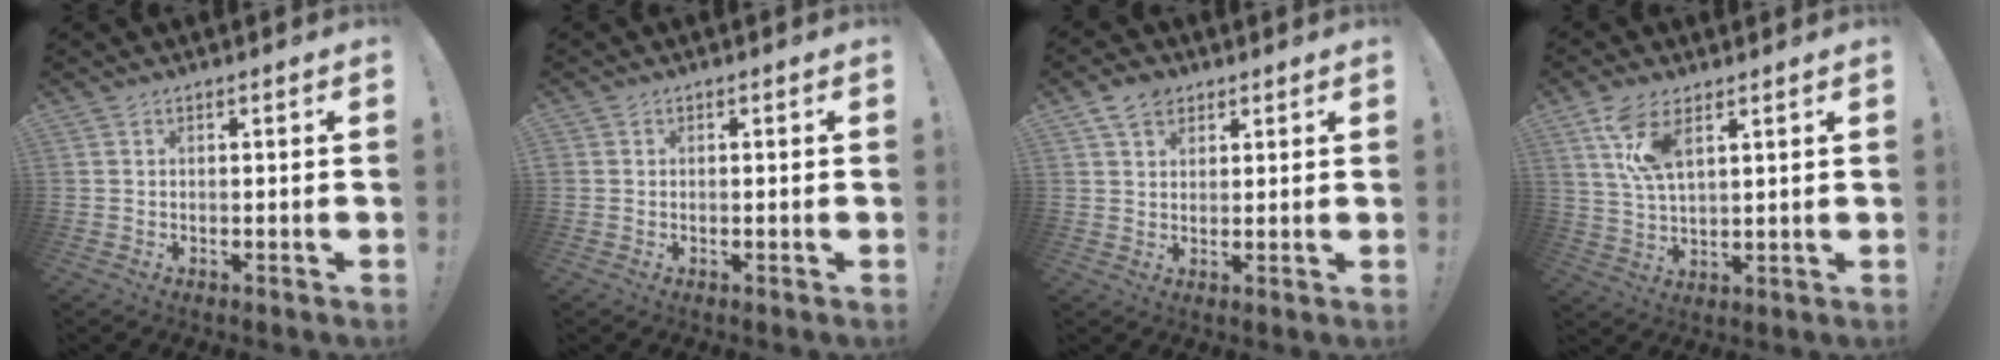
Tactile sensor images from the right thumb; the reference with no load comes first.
{"total": 0.5, "force": [0.0, 0.5, -0.1], "torque": [-0.003, 0.004, 0.002]}
{"total": 5.8, "force": [3.5, 4.0, 2.4], "torque": [-0.039, -0.007, 0.066]}
{"total": 9.3, "force": [4.9, 4.0, 6.9], "torque": [-0.138, -0.012, 0.091]}